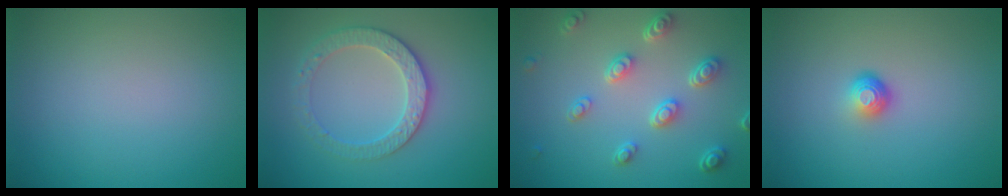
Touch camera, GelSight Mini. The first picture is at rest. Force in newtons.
{"total": 3.3, "press": 3.3, "slide": 0.6}
{"total": 4.6, "press": 3.5, "slide": 3.0}
{"total": 1.8, "press": 1.2, "slide": 1.4}